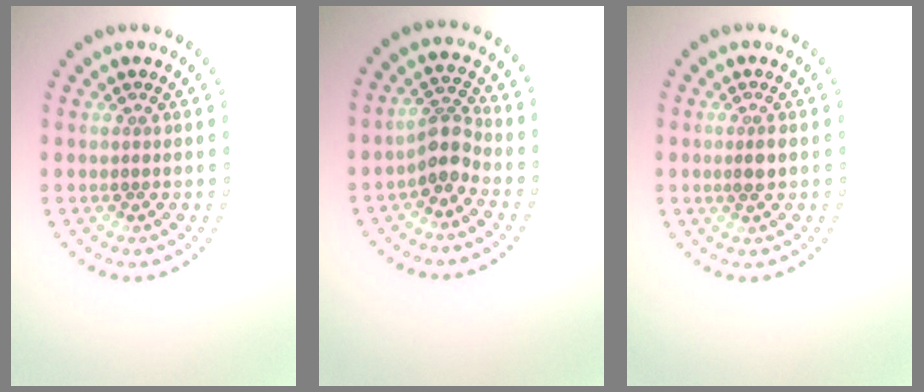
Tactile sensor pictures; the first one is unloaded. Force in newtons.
{"total": 2.6, "press": 2.1, "slide": 1.6}
{"total": 1.4, "press": 1.3, "slide": 0.6}